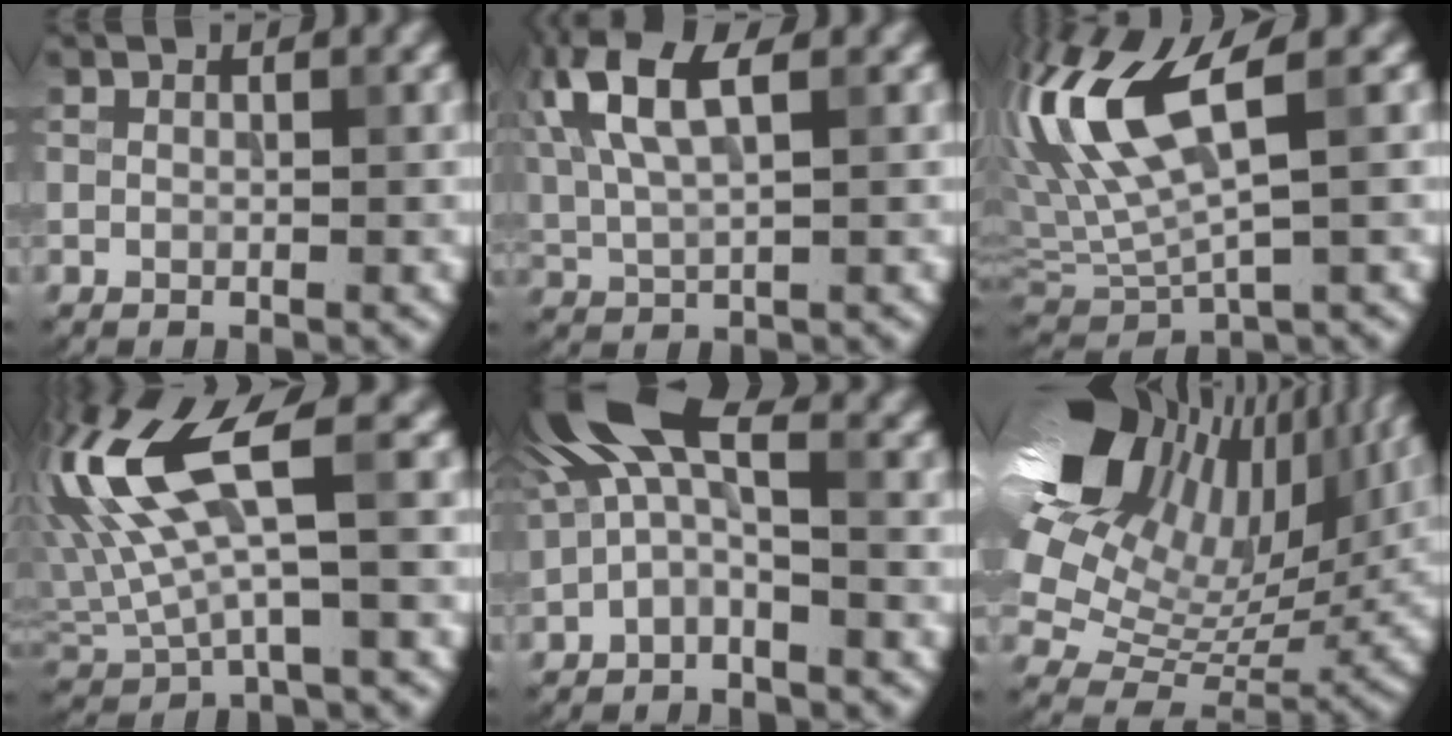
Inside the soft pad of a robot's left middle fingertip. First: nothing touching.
{"total": 8.4, "force": [3.4, 3.4, 6.9], "torque": [-0.164, 0.022, 0.064]}
{"total": 9.7, "force": [2.9, 3.1, 8.7], "torque": [-0.184, 0.013, 0.054]}
{"total": 9.6, "force": [2.5, 2.9, 8.8], "torque": [-0.197, 0.009, 0.047]}
{"total": 6.7, "force": [0.5, 2.8, 6.0], "torque": [-0.115, 0.028, -0.011]}
{"total": 17.5, "force": [6.9, 11.1, 11.5], "torque": [-0.254, 0.027, 0.126]}